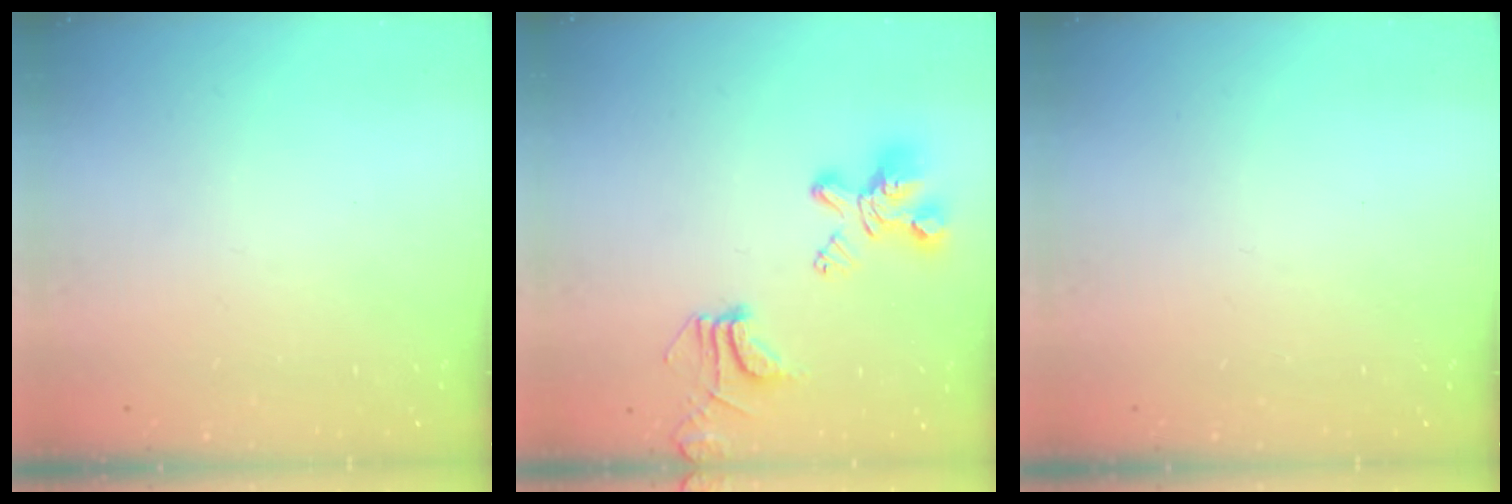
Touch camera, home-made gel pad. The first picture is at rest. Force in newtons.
{"total": 9.0, "press": 8.9, "slide": 1.8}
{"total": 0.0}